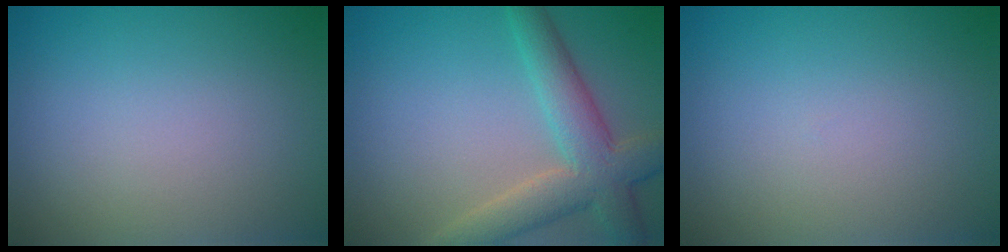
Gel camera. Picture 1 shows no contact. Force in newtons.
{"total": 5.6, "press": 5.6, "slide": 0.6}
{"total": 0.0}